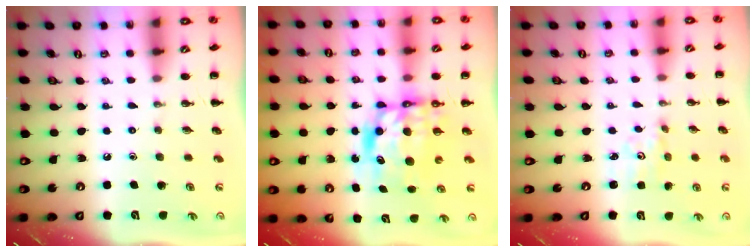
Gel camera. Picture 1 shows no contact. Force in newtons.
{"total": 9.1, "press": 8.7, "slide": 2.5}
{"total": 1.9, "press": 1.8, "slide": 0.6}